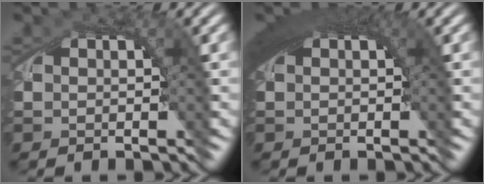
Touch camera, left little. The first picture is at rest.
{"total": 5.0, "force": [1.2, 2.1, 4.4], "torque": [-0.065, 0.006, 0.019]}